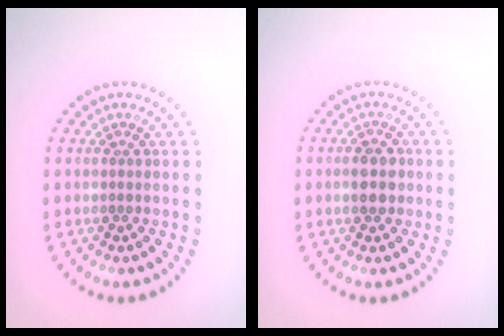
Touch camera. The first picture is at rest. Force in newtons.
{"total": 2.2, "press": 2.2, "slide": 0.2}